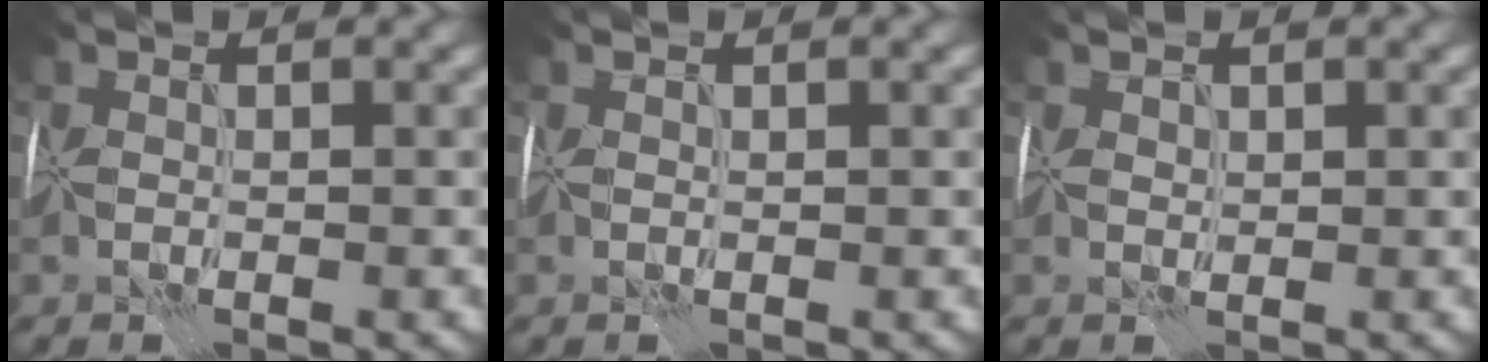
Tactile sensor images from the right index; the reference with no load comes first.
{"total": 0.0}
{"total": 0.0}